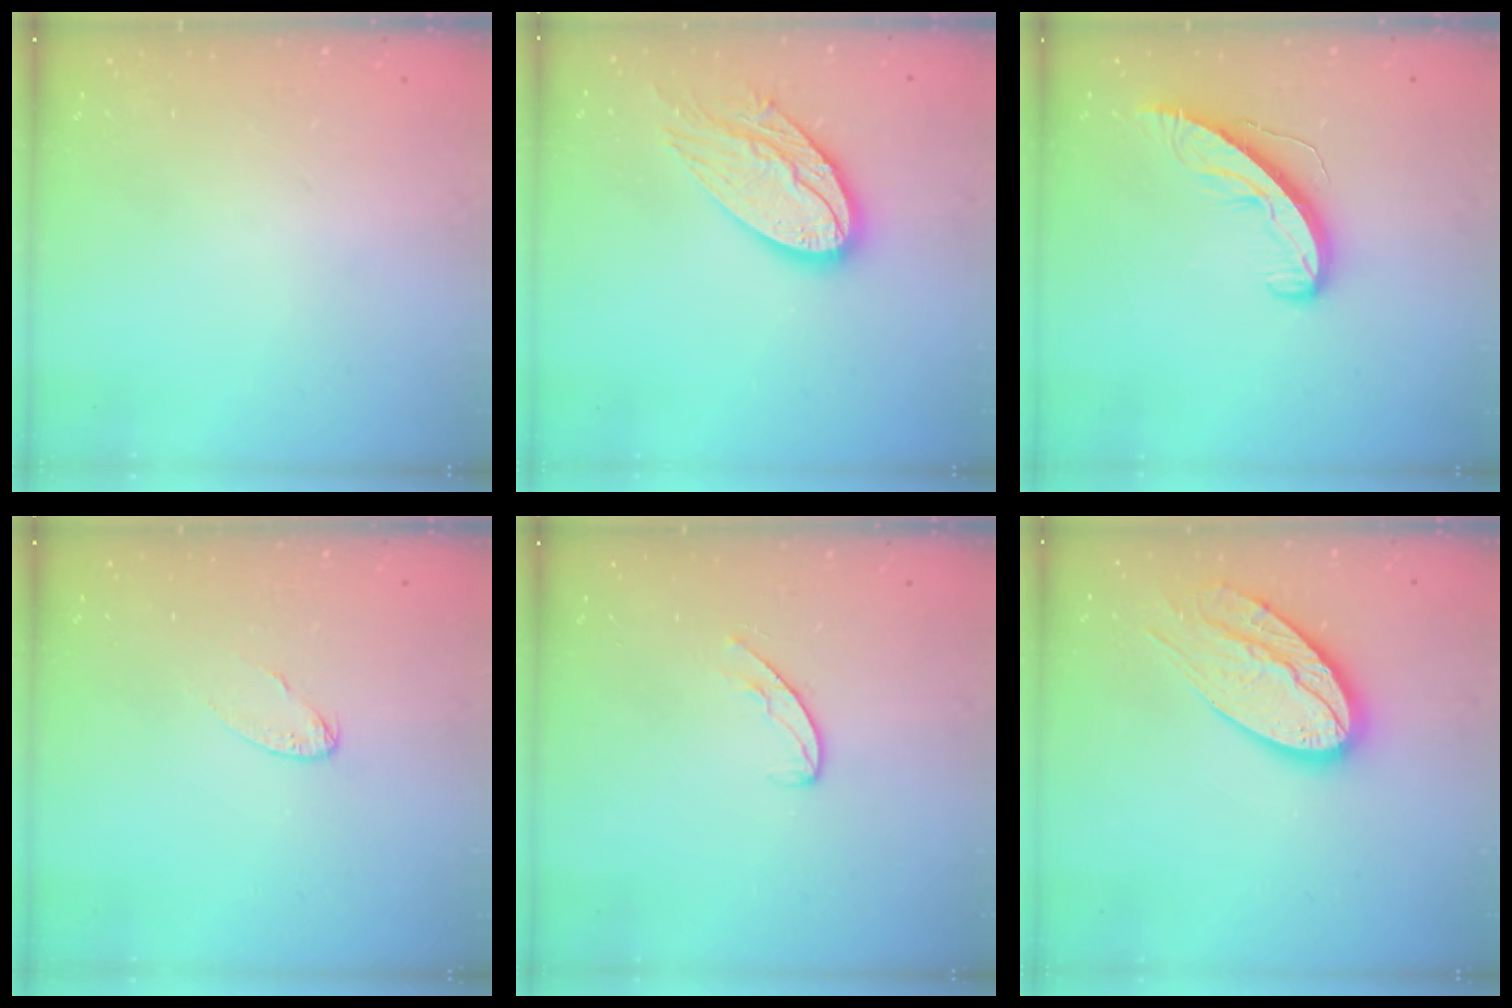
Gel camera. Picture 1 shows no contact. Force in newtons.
{"total": 16.2, "press": 16.1, "slide": 1.2}
{"total": 8.9, "press": 8.9, "slide": 0.2}
{"total": 3.4, "press": 3.4, "slide": 0.2}
{"total": 6.4, "press": 6.4, "slide": 0.5}
{"total": 19.5, "press": 19.4, "slide": 2.0}